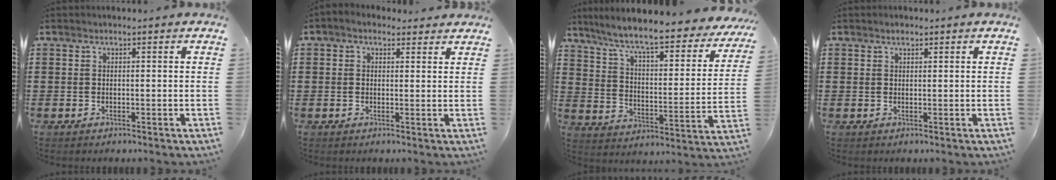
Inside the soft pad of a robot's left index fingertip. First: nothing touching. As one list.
[{"total": 1.5, "force": [0.9, 1.0, 0.5], "torque": [-0.014, 0.007, 0.017]}, {"total": 8.5, "force": [7.2, 0.1, 4.5], "torque": [-0.116, -0.056, 0.117]}, {"total": 0.9, "force": [0.7, 0.4, 0.5], "torque": [-0.010, 0.002, 0.013]}]